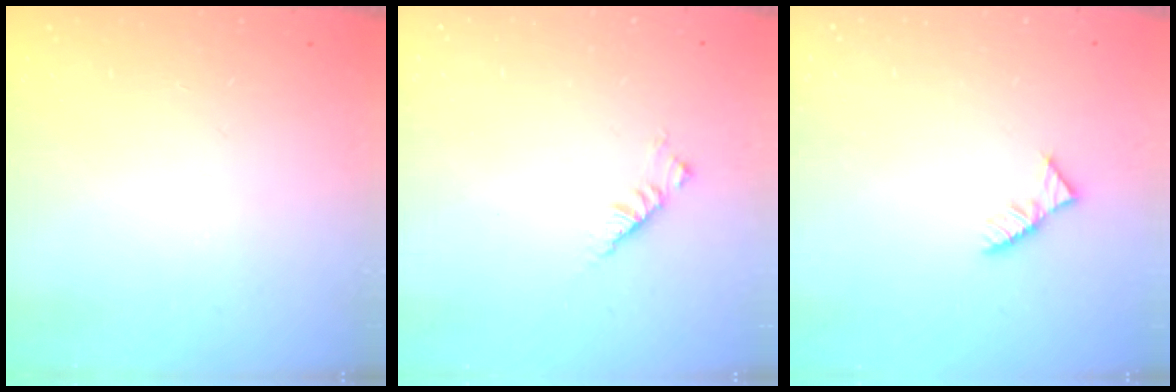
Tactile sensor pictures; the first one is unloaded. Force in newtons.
{"total": 2.9, "press": 2.8, "slide": 0.7}
{"total": 4.4, "press": 4.3, "slide": 0.7}